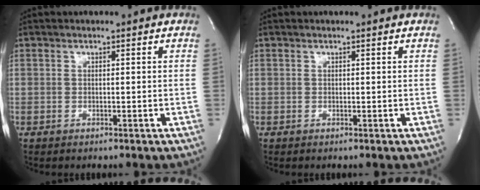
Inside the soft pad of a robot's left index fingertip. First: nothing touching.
{"total": 0.8, "force": [0.8, 0.1, 0.0], "torque": [-0.008, 0.003, 0.009]}